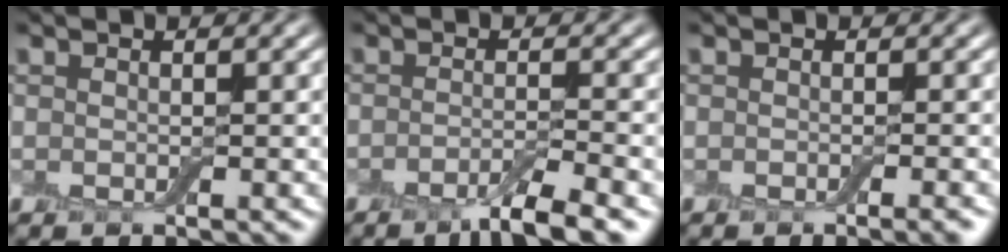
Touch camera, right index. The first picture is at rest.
{"total": 4.0, "force": [-2.5, 0.7, 3.1], "torque": [-0.047, -0.001, -0.050]}
{"total": 1.6, "force": [-1.0, 0.2, 1.2], "torque": [-0.009, 0.000, -0.013]}